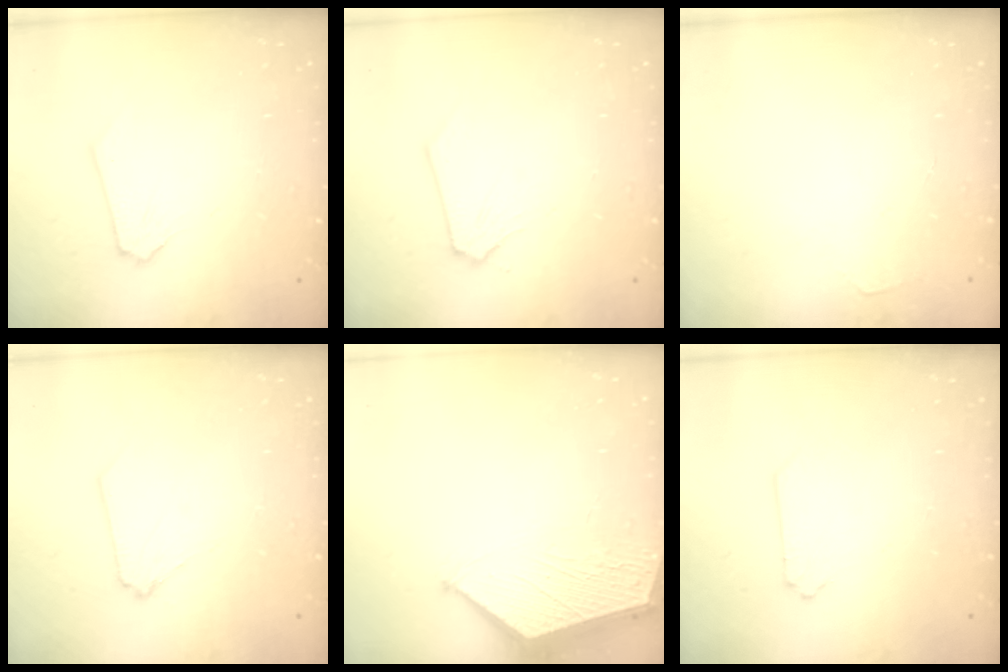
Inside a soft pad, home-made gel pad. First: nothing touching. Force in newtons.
{"total": 0.0}
{"total": 1.9, "press": 1.9, "slide": 0.3}
{"total": 0.7, "press": 0.7, "slide": 0.0}
{"total": 2.9, "press": 2.9, "slide": 0.4}
{"total": 0.0}